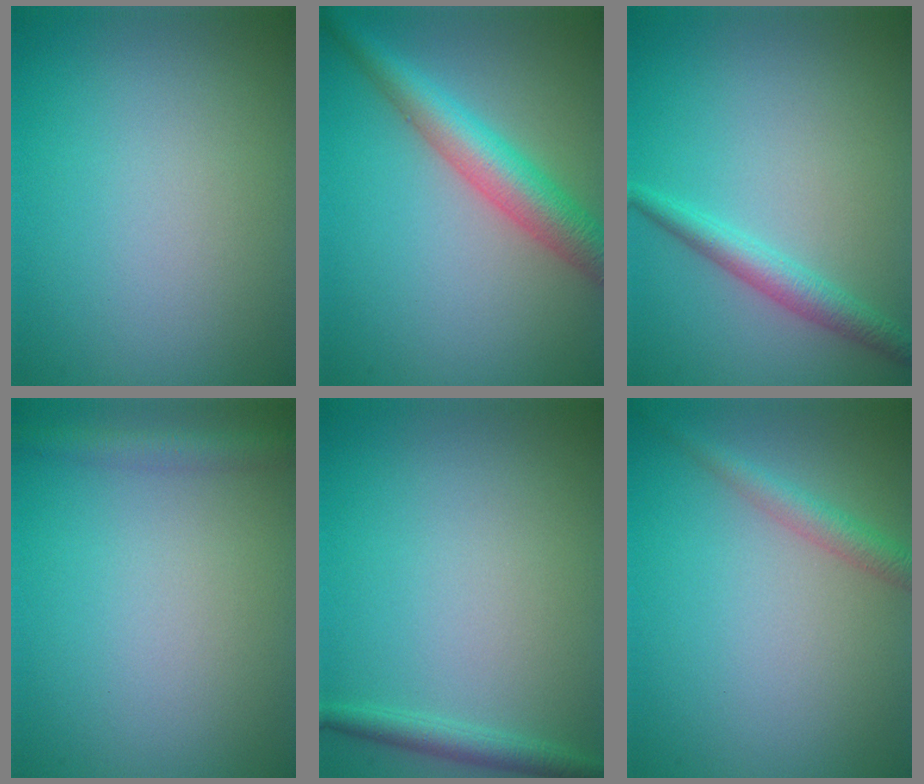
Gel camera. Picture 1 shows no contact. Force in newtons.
{"total": 5.2, "press": 5.2, "slide": 0.2}
{"total": 2.5, "press": 2.5, "slide": 0.1}
{"total": 2.1, "press": 2.1, "slide": 0.1}
{"total": 1.8, "press": 1.8, "slide": 0.1}
{"total": 2.1, "press": 2.1, "slide": 0.1}